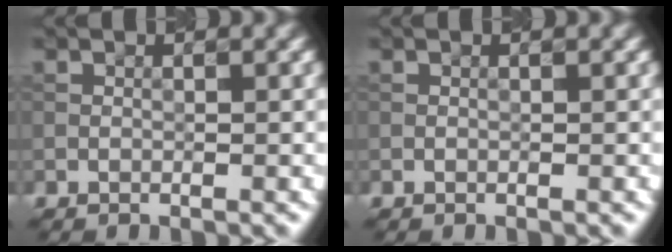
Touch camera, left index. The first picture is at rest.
{"total": 0.0}